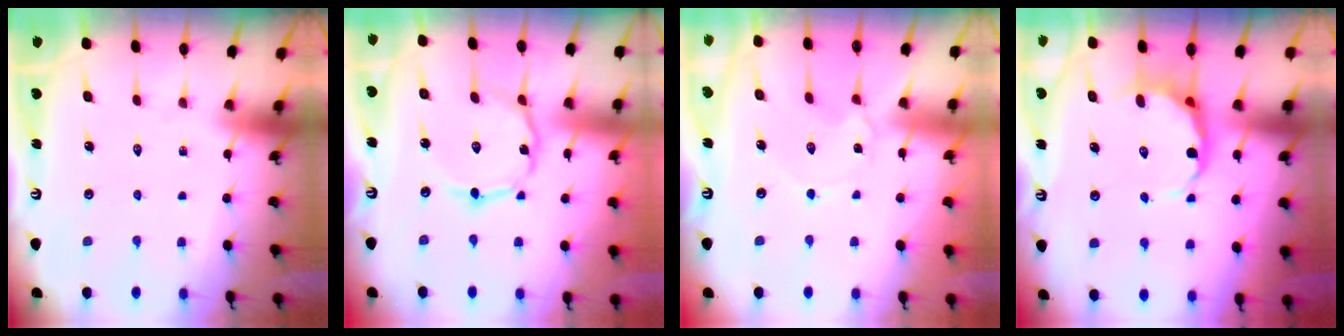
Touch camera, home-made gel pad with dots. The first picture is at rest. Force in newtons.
{"total": 3.2, "press": 3.2, "slide": 0.3}
{"total": 3.2, "press": 3.2, "slide": 0.5}
{"total": 6.8, "press": 6.6, "slide": 1.6}